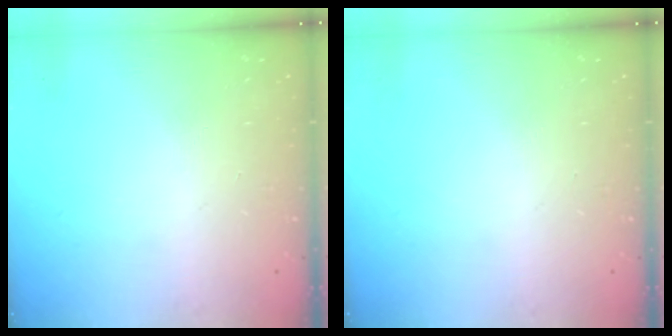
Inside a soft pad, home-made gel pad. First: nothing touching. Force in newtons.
{"total": 0.0}